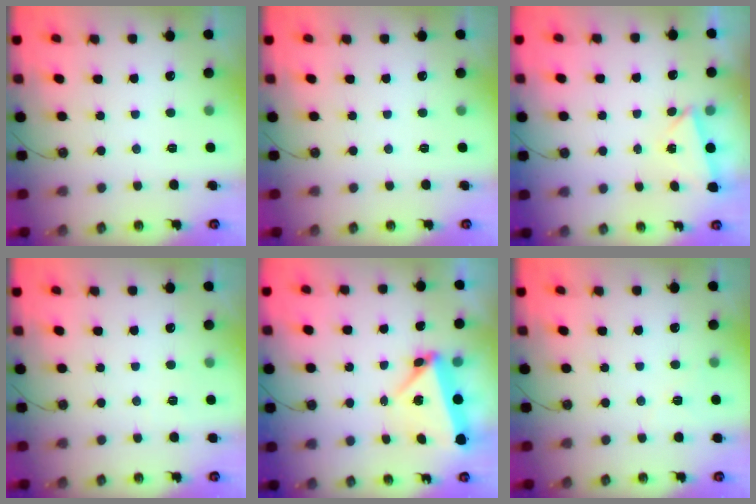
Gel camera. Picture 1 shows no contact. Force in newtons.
{"total": 0.0}
{"total": 1.9, "press": 1.4, "slide": 1.4}
{"total": 2.4, "press": 2.3, "slide": 0.6}
{"total": 5.6, "press": 4.5, "slide": 3.3}
{"total": 4.1, "press": 3.6, "slide": 2.0}